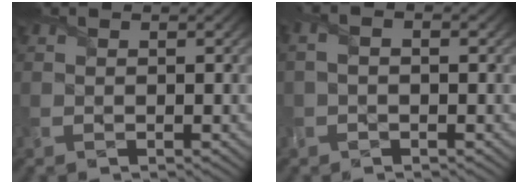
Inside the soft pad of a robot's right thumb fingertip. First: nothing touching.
{"total": 2.5, "force": [-0.2, 1.2, 2.2], "torque": [-0.043, 0.006, -0.005]}